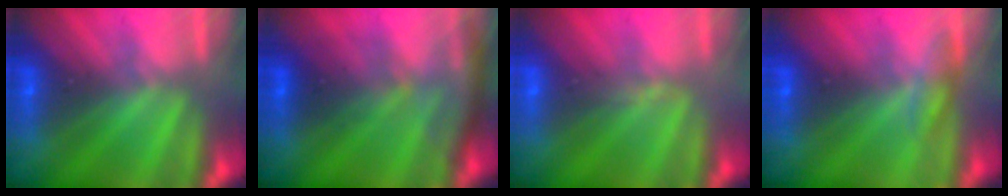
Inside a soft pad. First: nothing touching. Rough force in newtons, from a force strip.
{"total": 2.8}
{"total": 3.2}
{"total": 3.8}